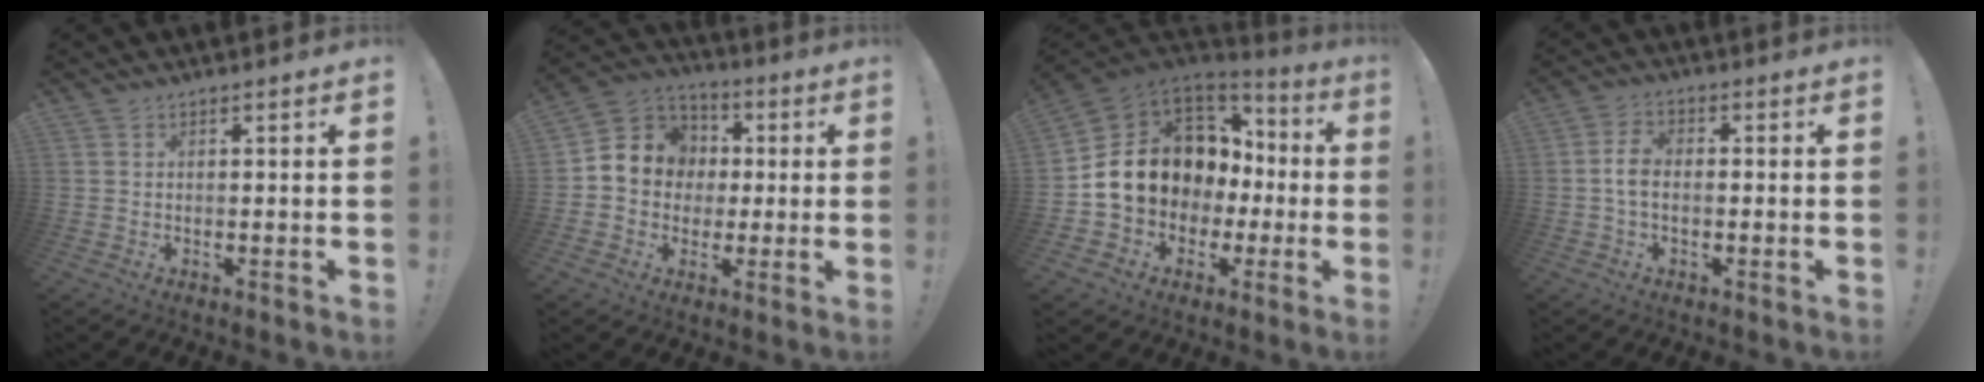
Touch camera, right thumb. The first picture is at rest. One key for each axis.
{"total": 10.2, "fx": -0.1, "fy": 9.7, "fz": 3.2, "tx": -0.041, "ty": 0.011, "tz": 0.008}
{"total": 16.0, "fx": 1.6, "fy": 13.5, "fz": 8.4, "tx": -0.127, "ty": -0.005, "tz": 0.064}
{"total": 5.0, "fx": -0.3, "fy": 2.9, "fz": 4.1, "tx": -0.069, "ty": 0.005, "tz": -0.005}